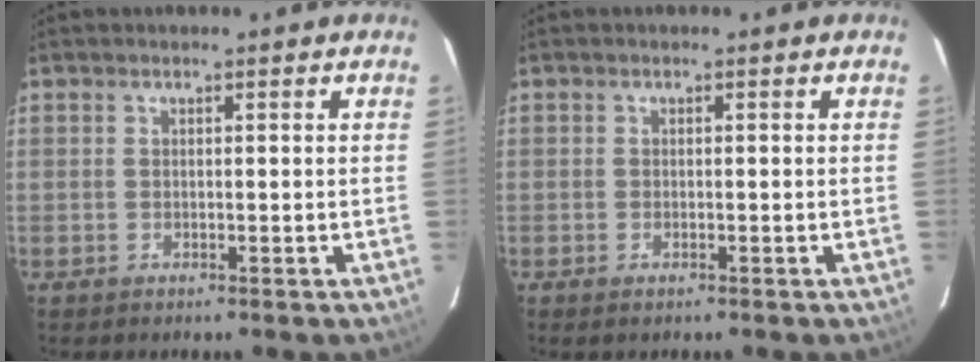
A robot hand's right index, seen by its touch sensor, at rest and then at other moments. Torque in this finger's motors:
{"motor_torque": [-0.07, -0.04, -0.07, 0.02]}